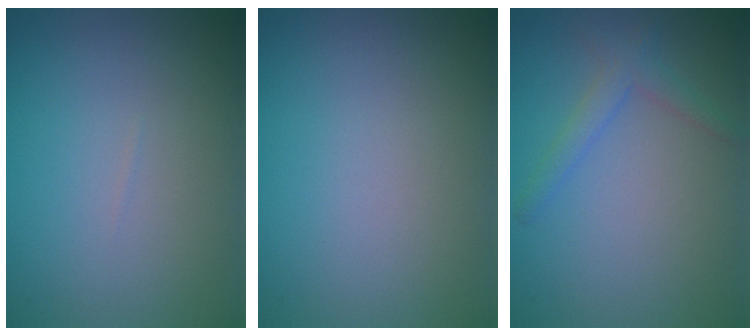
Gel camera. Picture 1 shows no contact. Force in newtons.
{"total": 0.0}
{"total": 1.8, "press": 1.8, "slide": 0.0}